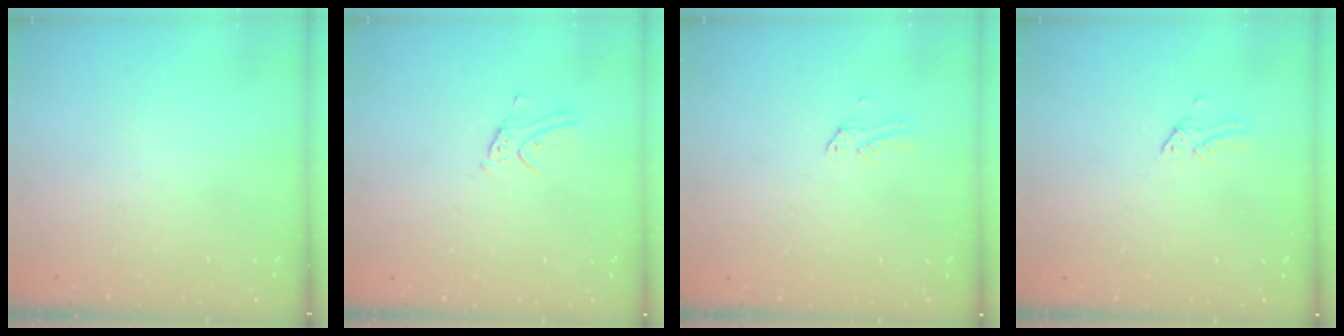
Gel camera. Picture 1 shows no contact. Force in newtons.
{"total": 2.9, "press": 2.9, "slide": 0.2}
{"total": 0.0}
{"total": 0.0}